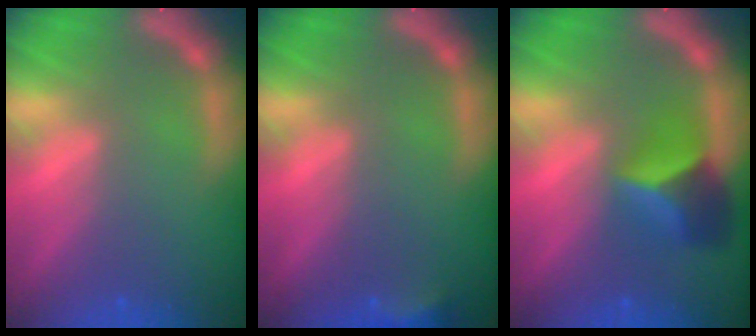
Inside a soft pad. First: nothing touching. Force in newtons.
{"total": 2.4}
{"total": 4.9}